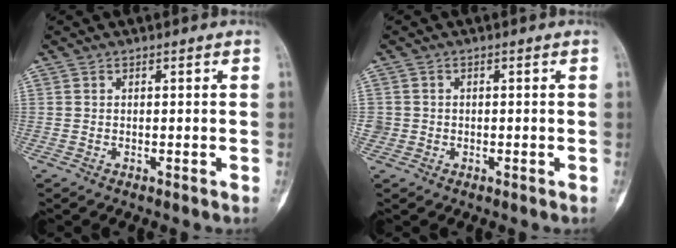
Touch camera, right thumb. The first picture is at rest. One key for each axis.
{"total": 1.5, "fx": -0.1, "fy": 1.5, "fz": 0.0, "tx": 0.010, "ty": 0.008, "tz": -0.007}